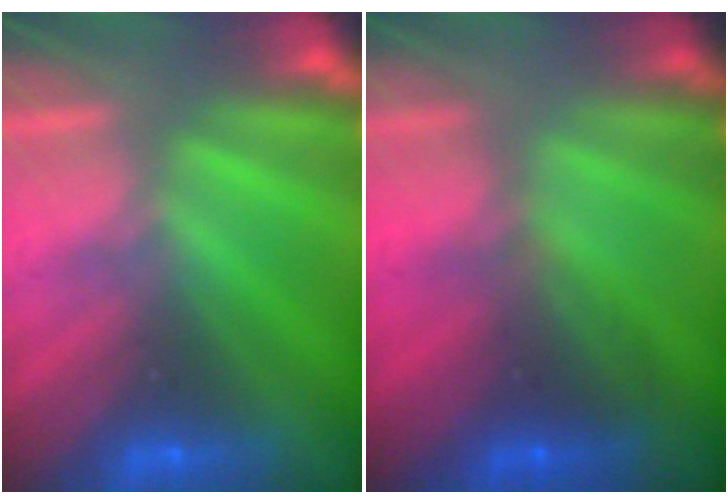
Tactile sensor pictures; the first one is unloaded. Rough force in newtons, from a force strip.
{"total": 1.7}